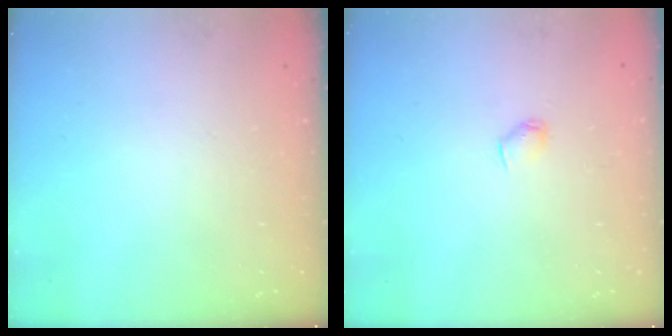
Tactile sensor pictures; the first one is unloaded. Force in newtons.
{"total": 3.9, "press": 3.9, "slide": 0.5}